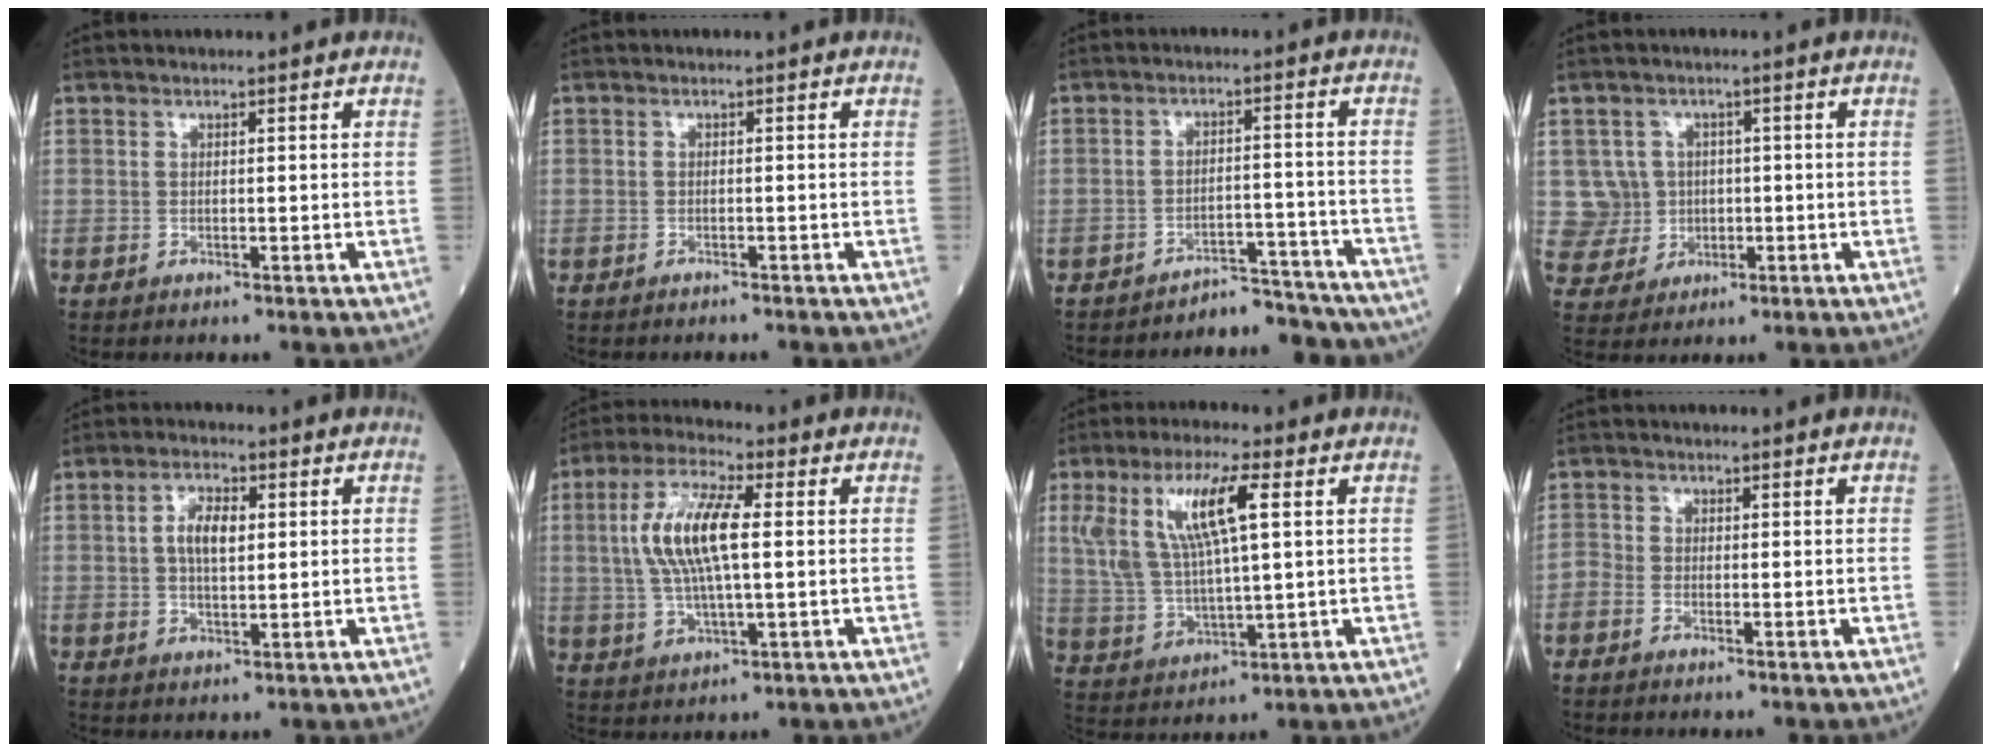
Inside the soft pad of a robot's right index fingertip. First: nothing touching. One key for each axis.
{"total": 1.6, "fx": -1.5, "fy": 0.1, "fz": 0.5, "tx": -0.010, "ty": -0.002, "tz": -0.018}
{"total": 9.8, "fx": -9.5, "fy": 2.3, "fz": -0.1, "tx": 0.027, "ty": 0.036, "tz": -0.119}
{"total": 5.7, "fx": 0.8, "fy": 5.7, "fz": -0.1, "tx": 0.007, "ty": 0.015, "tz": 0.023}
{"total": 5.0, "fx": 0.9, "fy": 2.1, "fz": 4.5, "tx": -0.087, "ty": 0.008, "tz": 0.016}
{"total": 10.9, "fx": 1.4, "fy": 2.7, "fz": 10.5, "tx": -0.222, "ty": 0.011, "tz": 0.026}
{"total": 11.6, "fx": 3.9, "fy": 2.6, "fz": 10.6, "tx": -0.231, "ty": 0.016, "tz": 0.081}
{"total": 1.2, "fx": -0.8, "fy": 0.6, "fz": 0.6, "tx": -0.016, "ty": 0.001, "tz": -0.017}